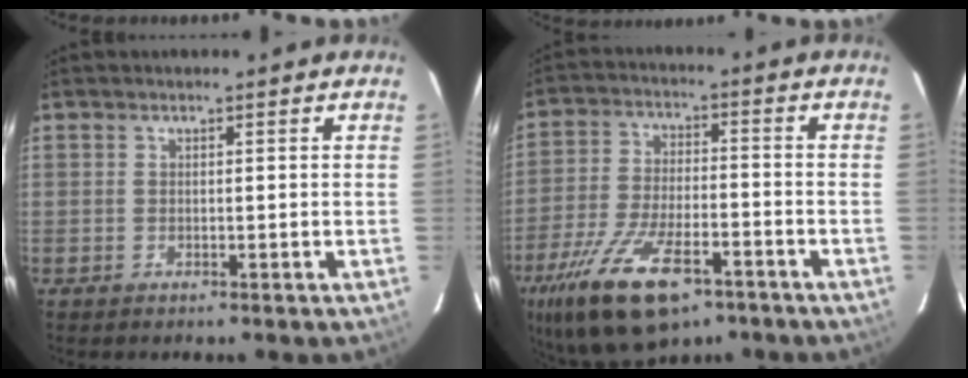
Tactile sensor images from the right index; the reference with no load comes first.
{"total": 19.5, "force": [-11.8, 8.2, 13.1], "torque": [-0.275, -0.041, -0.202]}